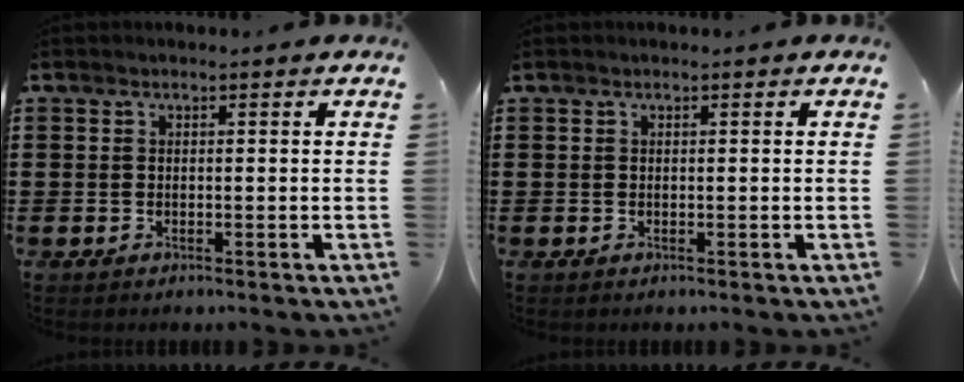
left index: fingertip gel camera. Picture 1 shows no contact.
{"total": 0.0}